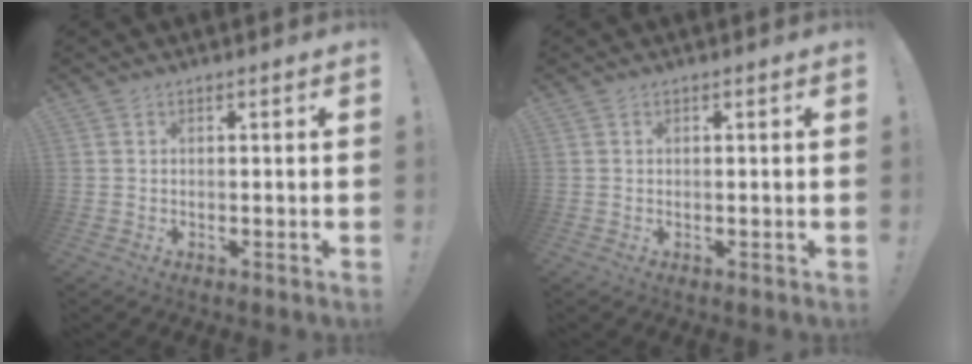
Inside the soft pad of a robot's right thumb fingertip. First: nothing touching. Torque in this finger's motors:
{"motor_torque": [0.05, 0.09, 0.12, -0.10, 0.00]}